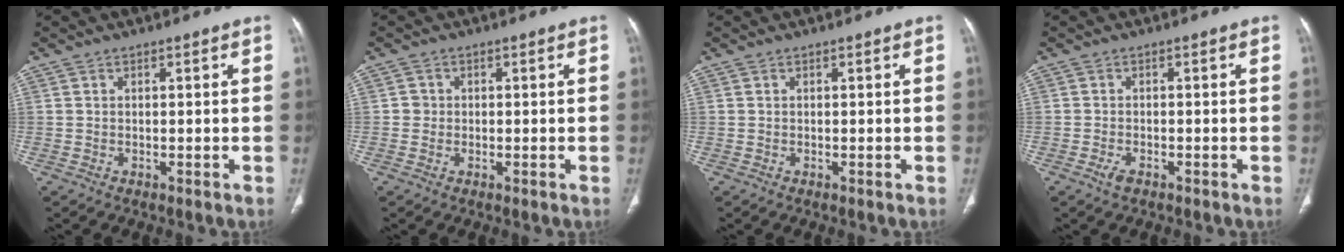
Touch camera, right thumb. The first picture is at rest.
{"total": 1.5, "force": [0.0, 1.5, 0.3], "torque": [0.005, 0.005, -0.001]}
{"total": 0.0}
{"total": 1.6, "force": [-1.0, 0.7, 1.0], "torque": [-0.026, 0.003, -0.019]}